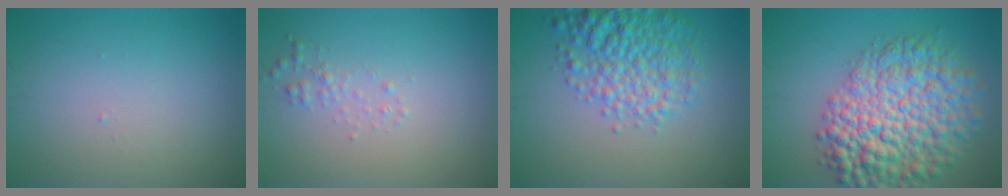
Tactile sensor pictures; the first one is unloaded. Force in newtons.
{"total": 1.1, "press": 1.1, "slide": 0.0}
{"total": 5.6, "press": 5.6, "slide": 0.2}
{"total": 10.1, "press": 10.1, "slide": 0.3}